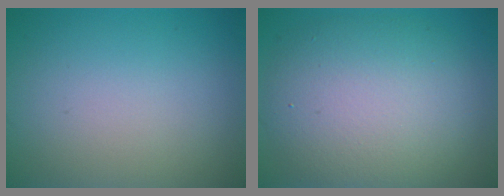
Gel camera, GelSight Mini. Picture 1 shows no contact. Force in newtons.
{"total": 8.7, "press": 8.7, "slide": 0.6}